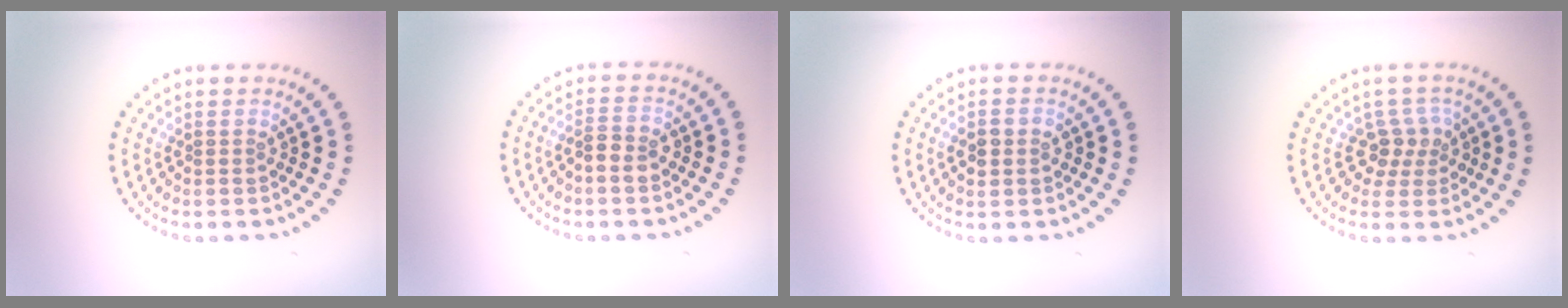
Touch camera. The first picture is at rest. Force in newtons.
{"total": 2.1, "press": 2.0, "slide": 0.6}
{"total": 2.5, "press": 2.5, "slide": 0.1}
{"total": 2.4, "press": 1.9, "slide": 1.5}